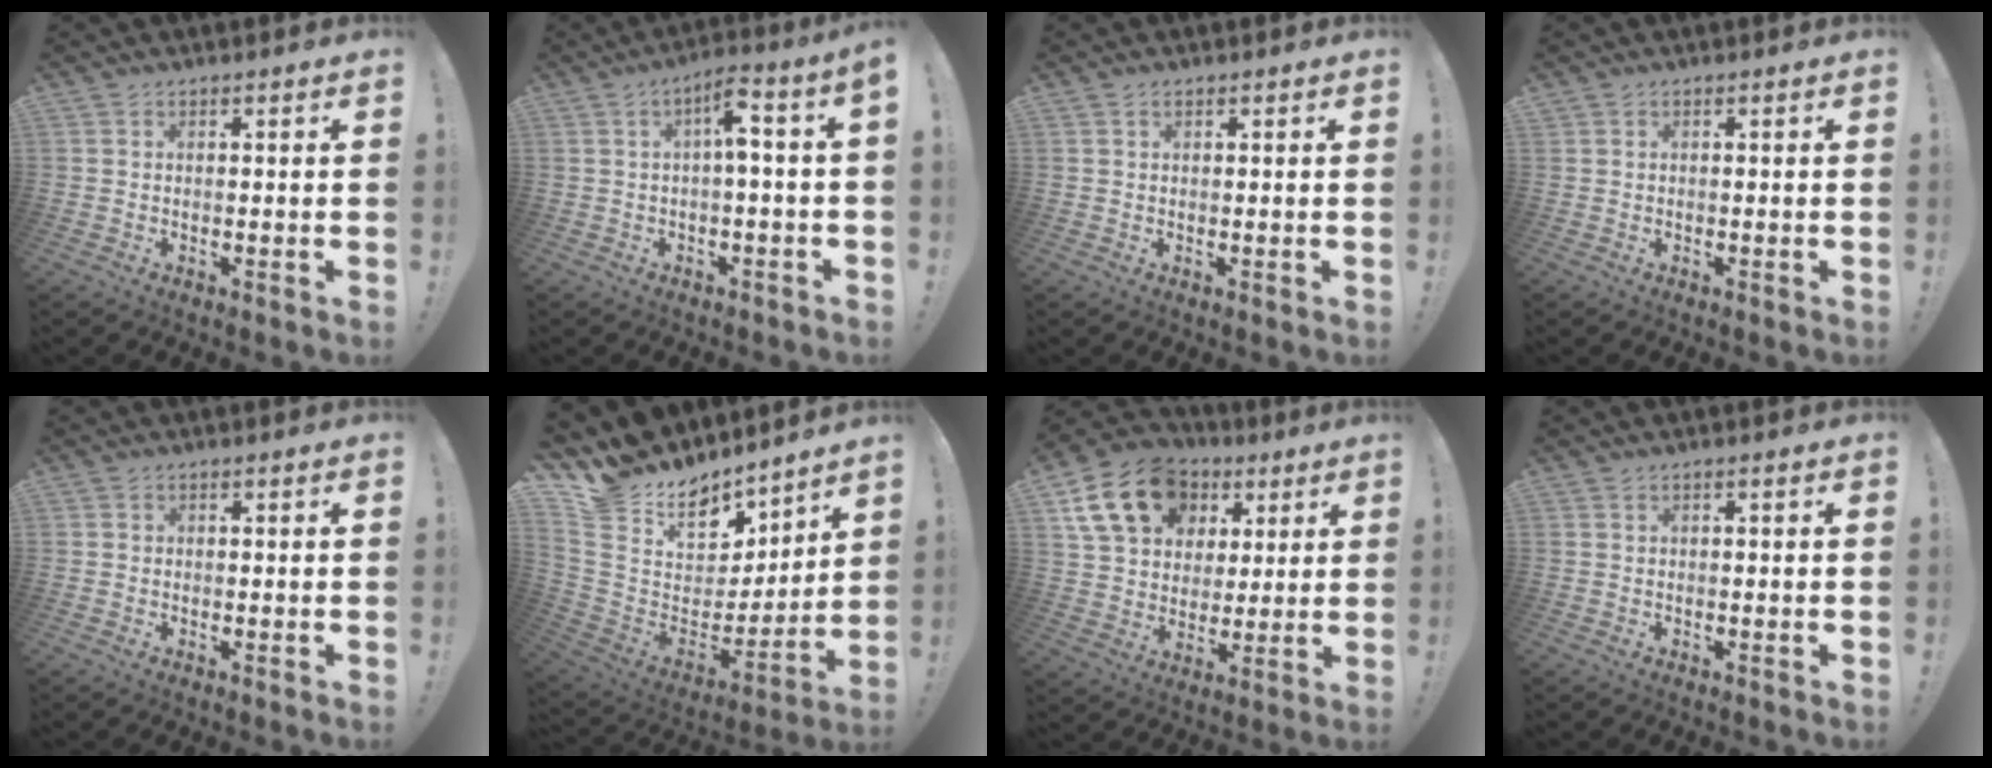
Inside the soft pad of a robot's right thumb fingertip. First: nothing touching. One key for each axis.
{"total": 6.2, "fx": 0.0, "fy": 0.7, "fz": 6.2, "tx": -0.093, "ty": -0.005, "tz": -0.005}
{"total": 0.5, "fx": 0.3, "fy": 0.4, "fz": 0.2, "tx": -0.001, "ty": 0.001, "tz": 0.005}
{"total": 0.0}
{"total": 0.6, "fx": -0.2, "fy": 0.5, "fz": 0.0, "tx": 0.000, "ty": 0.003, "tz": -0.004}
{"total": 15.5, "fx": 13.0, "fy": 7.9, "fz": 3.0, "tx": -0.062, "ty": -0.114, "tz": 0.260}
{"total": 19.1, "fx": 8.2, "fy": 14.4, "fz": 9.6, "tx": -0.152, "ty": -0.024, "tz": 0.166}
{"total": 0.0}